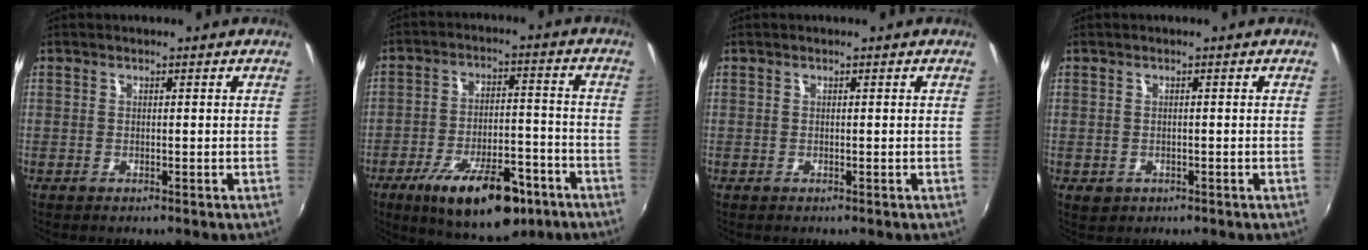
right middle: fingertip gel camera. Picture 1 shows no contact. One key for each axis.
{"total": 17.8, "fx": -10.8, "fy": 6.7, "fz": 12.4, "tx": -0.212, "ty": -0.014, "tz": -0.156}
{"total": 0.0}
{"total": 1.9, "fx": -0.6, "fy": 1.6, "fz": 0.8, "tx": -0.016, "ty": -0.004, "tz": -0.007}